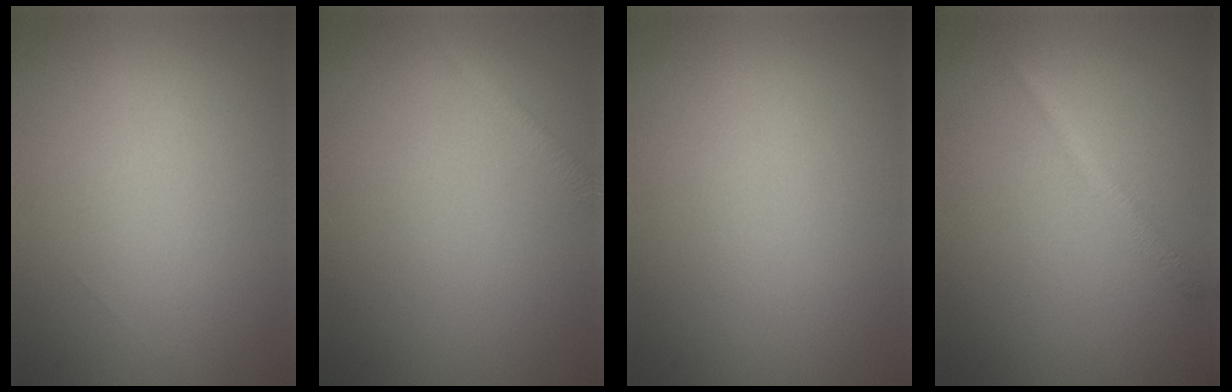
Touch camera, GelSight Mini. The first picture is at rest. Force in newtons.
{"total": 1.2, "press": 1.2, "slide": 0.1}
{"total": 0.0}
{"total": 1.2, "press": 1.2, "slide": 0.0}